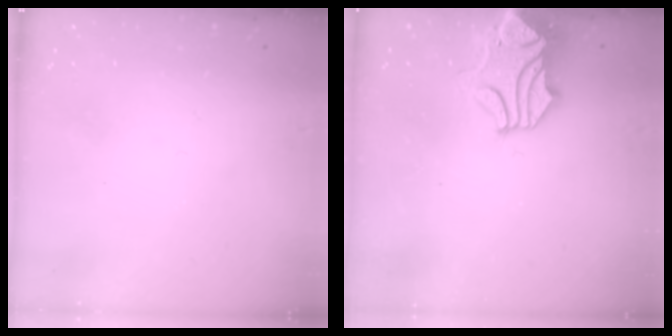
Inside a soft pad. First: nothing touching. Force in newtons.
{"total": 1.5, "press": 0.8, "slide": 1.3}